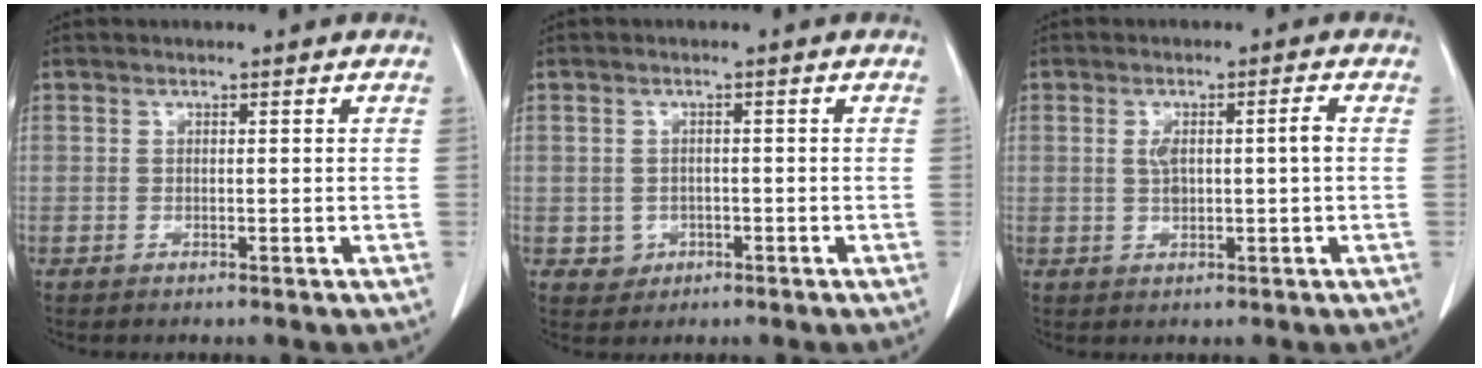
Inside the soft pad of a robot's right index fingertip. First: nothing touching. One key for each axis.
{"total": 2.6, "fx": -0.7, "fy": 2.5, "fz": 0.4, "tx": 0.002, "ty": 0.008, "tz": -0.005}
{"total": 4.0, "fx": 0.4, "fy": 0.6, "fz": 3.9, "tx": -0.075, "ty": 0.011, "tz": 0.012}